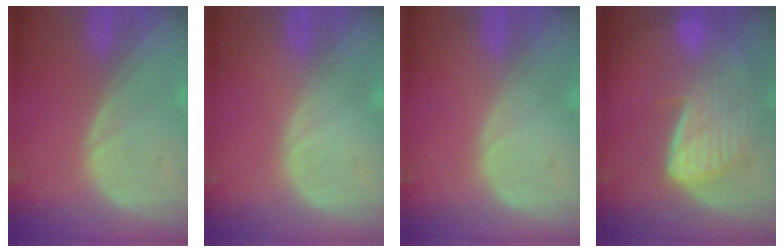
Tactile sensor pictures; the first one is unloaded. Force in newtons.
{"total": 0.0}
{"total": 0.0}
{"total": 7.8, "press": 7.3, "slide": 2.9}